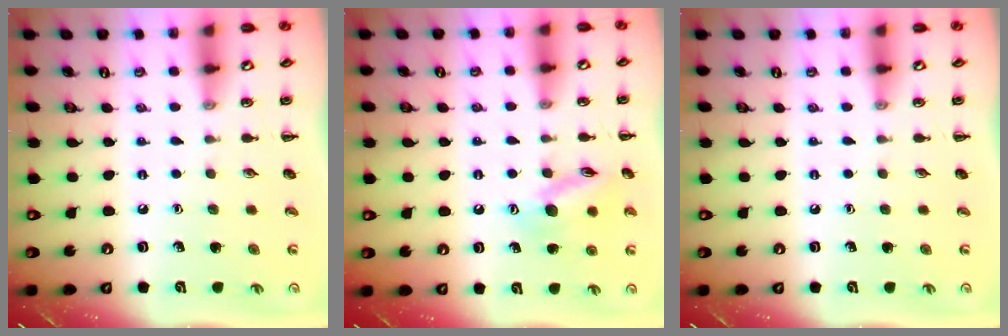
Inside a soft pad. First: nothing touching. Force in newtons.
{"total": 12.4, "press": 12.4, "slide": 1.1}
{"total": 0.0}